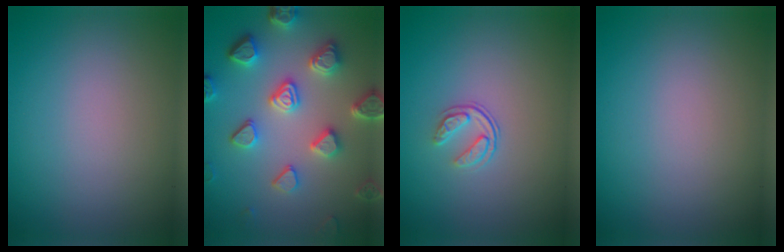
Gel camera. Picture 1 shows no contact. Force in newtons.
{"total": 5.8, "press": 5.0, "slide": 3.0}
{"total": 1.7, "press": 1.1, "slide": 1.3}
{"total": 0.0}